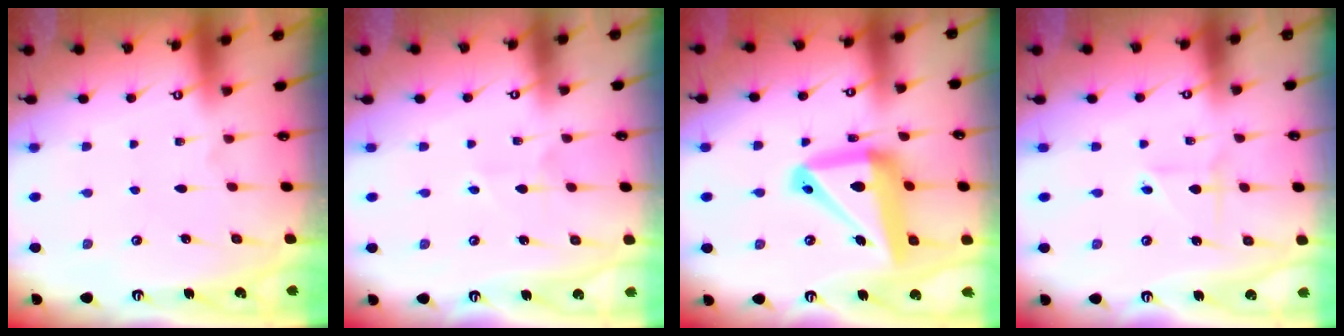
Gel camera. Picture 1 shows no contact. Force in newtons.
{"total": 2.6, "press": 2.6, "slide": 0.3}
{"total": 18.3, "press": 18.2, "slide": 2.0}
{"total": 2.2, "press": 2.1, "slide": 0.6}